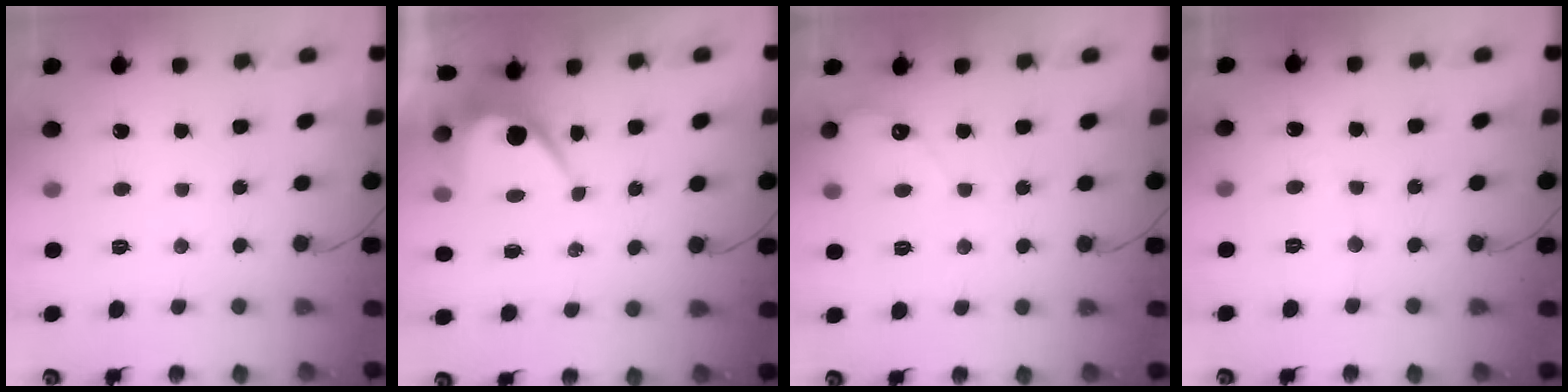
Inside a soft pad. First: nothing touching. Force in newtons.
{"total": 7.3, "press": 7.3, "slide": 0.3}
{"total": 2.7, "press": 2.7, "slide": 0.2}
{"total": 2.4, "press": 2.4, "slide": 0.2}